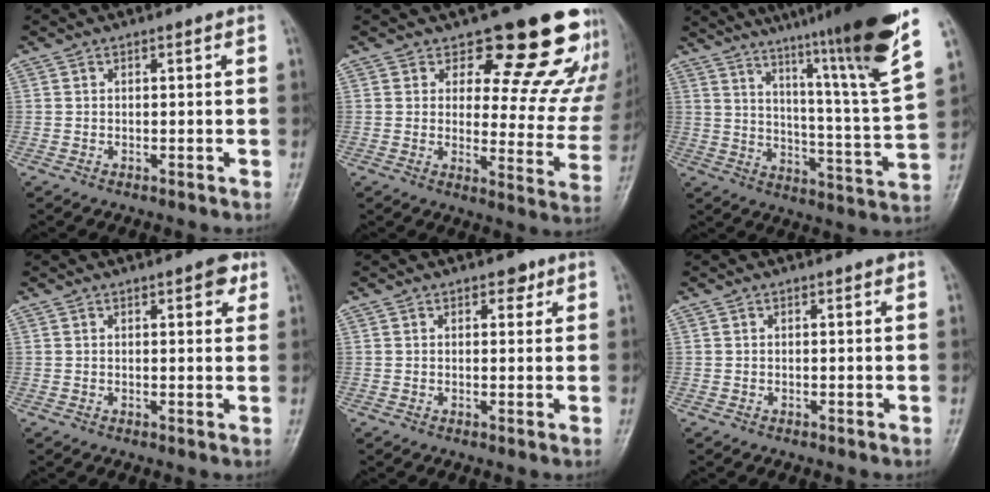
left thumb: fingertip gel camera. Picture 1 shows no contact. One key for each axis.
{"total": 18.5, "fx": 15.0, "fy": 7.2, "fz": 8.1, "tx": -0.035, "ty": -0.114, "tz": 0.172}
{"total": 25.1, "fx": 17.8, "fy": 0.6, "fz": 17.7, "tx": -0.247, "ty": -0.094, "tz": 0.258}
{"total": 3.7, "fx": 2.1, "fy": 1.4, "fz": 2.8, "tx": -0.022, "ty": -0.006, "tz": 0.021}
{"total": 2.2, "fx": 1.4, "fy": 1.3, "fz": 1.1, "tx": 0.001, "ty": -0.005, "tz": 0.016}
{"total": 0.5, "fx": 0.3, "fy": 0.1, "fz": 0.4, "tx": -0.005, "ty": 0.000, "tz": 0.002}